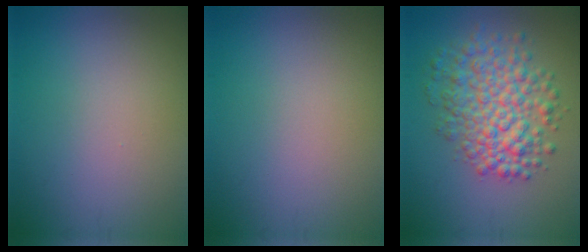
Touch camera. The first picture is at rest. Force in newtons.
{"total": 0.0}
{"total": 6.4, "press": 6.4, "slide": 0.2}